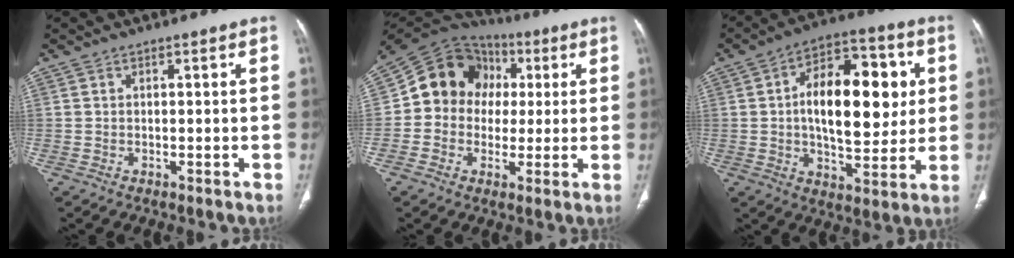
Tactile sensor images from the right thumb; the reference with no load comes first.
{"total": 15.2, "force": [2.0, 13.1, 7.3], "torque": [-0.092, 0.033, 0.026]}
{"total": 19.9, "force": [2.6, 10.4, 16.8], "torque": [-0.222, 0.009, 0.037]}